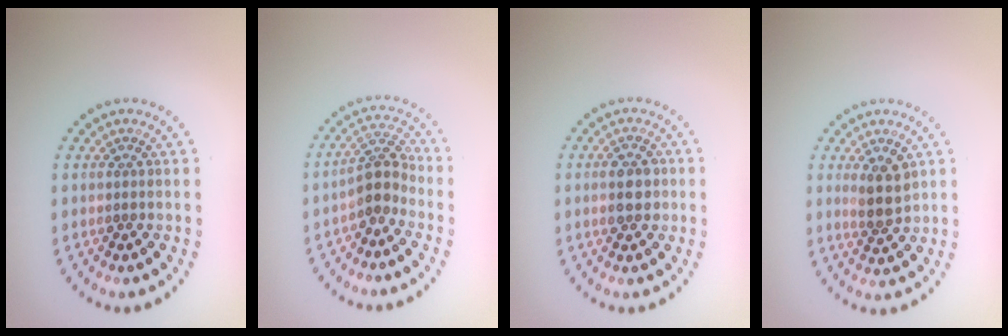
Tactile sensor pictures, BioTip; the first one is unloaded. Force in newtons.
{"total": 3.0, "press": 2.4, "slide": 1.7}
{"total": 2.8, "press": 2.8, "slide": 0.2}
{"total": 2.7, "press": 2.5, "slide": 1.1}